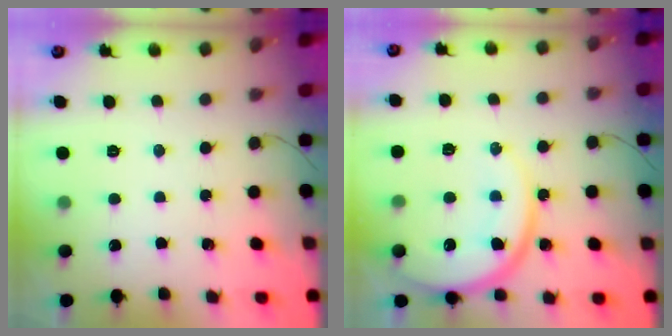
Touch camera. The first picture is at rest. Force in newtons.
{"total": 14.0, "press": 13.9, "slide": 1.3}